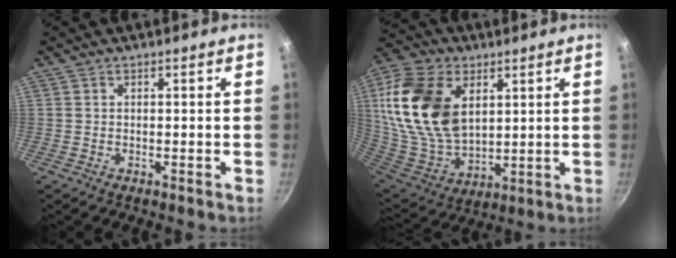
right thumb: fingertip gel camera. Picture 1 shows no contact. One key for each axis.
{"total": 22.8, "fx": 6.5, "fy": 14.6, "fz": 16.2, "tx": -0.298, "ty": -0.025, "tz": 0.132}